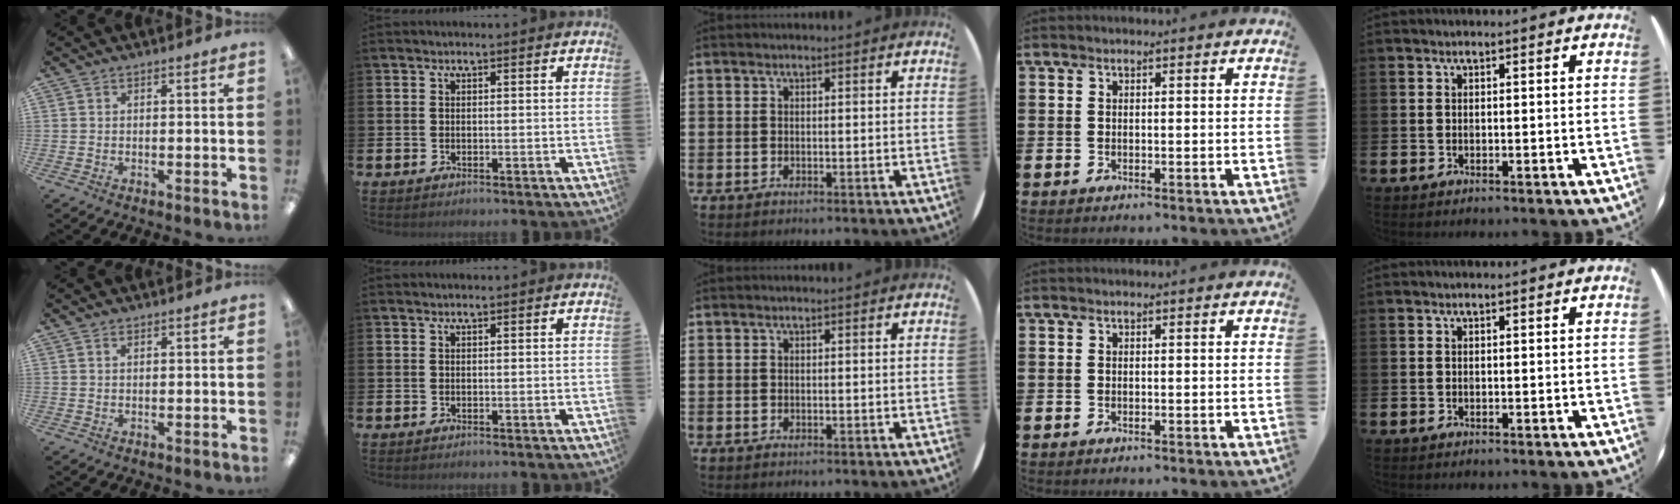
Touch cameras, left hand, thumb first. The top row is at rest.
{"thumb": {"total": 0.9, "force": [0.6, 0.4, 0.4], "torque": [-0.011, 0.000, 0.012]}}